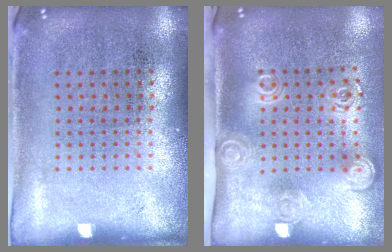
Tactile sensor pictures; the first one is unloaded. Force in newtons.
{"total": 2.0, "press": 1.4, "slide": 1.5}